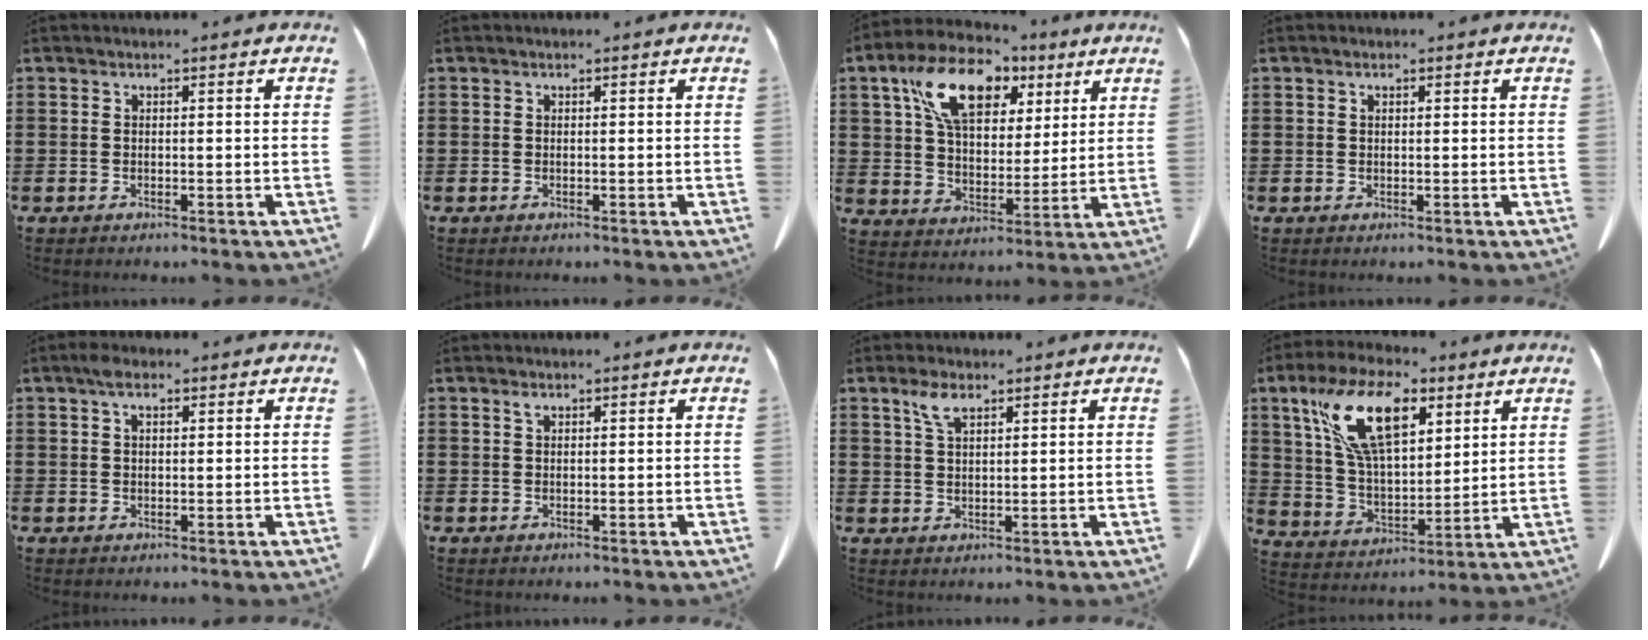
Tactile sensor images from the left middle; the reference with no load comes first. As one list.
[{"total": 0.0}, {"total": 14.0, "force": [7.1, 8.0, 9.0], "torque": [-0.179, 0.010, 0.132]}, {"total": 0.9, "force": [0.4, 0.4, 0.7], "torque": [-0.015, 0.004, 0.007]}, {"total": 2.9, "force": [1.6, 1.3, 2.1], "torque": [-0.046, 0.008, 0.028]}, {"total": 0.8, "force": [0.4, 0.3, 0.6], "torque": [-0.015, 0.001, 0.008]}, {"total": 4.0, "force": [2.4, 1.4, 2.9], "torque": [-0.066, 0.005, 0.043]}, {"total": 15.4, "force": [8.0, 7.0, 11.2], "torque": [-0.244, 0.002, 0.144]}]